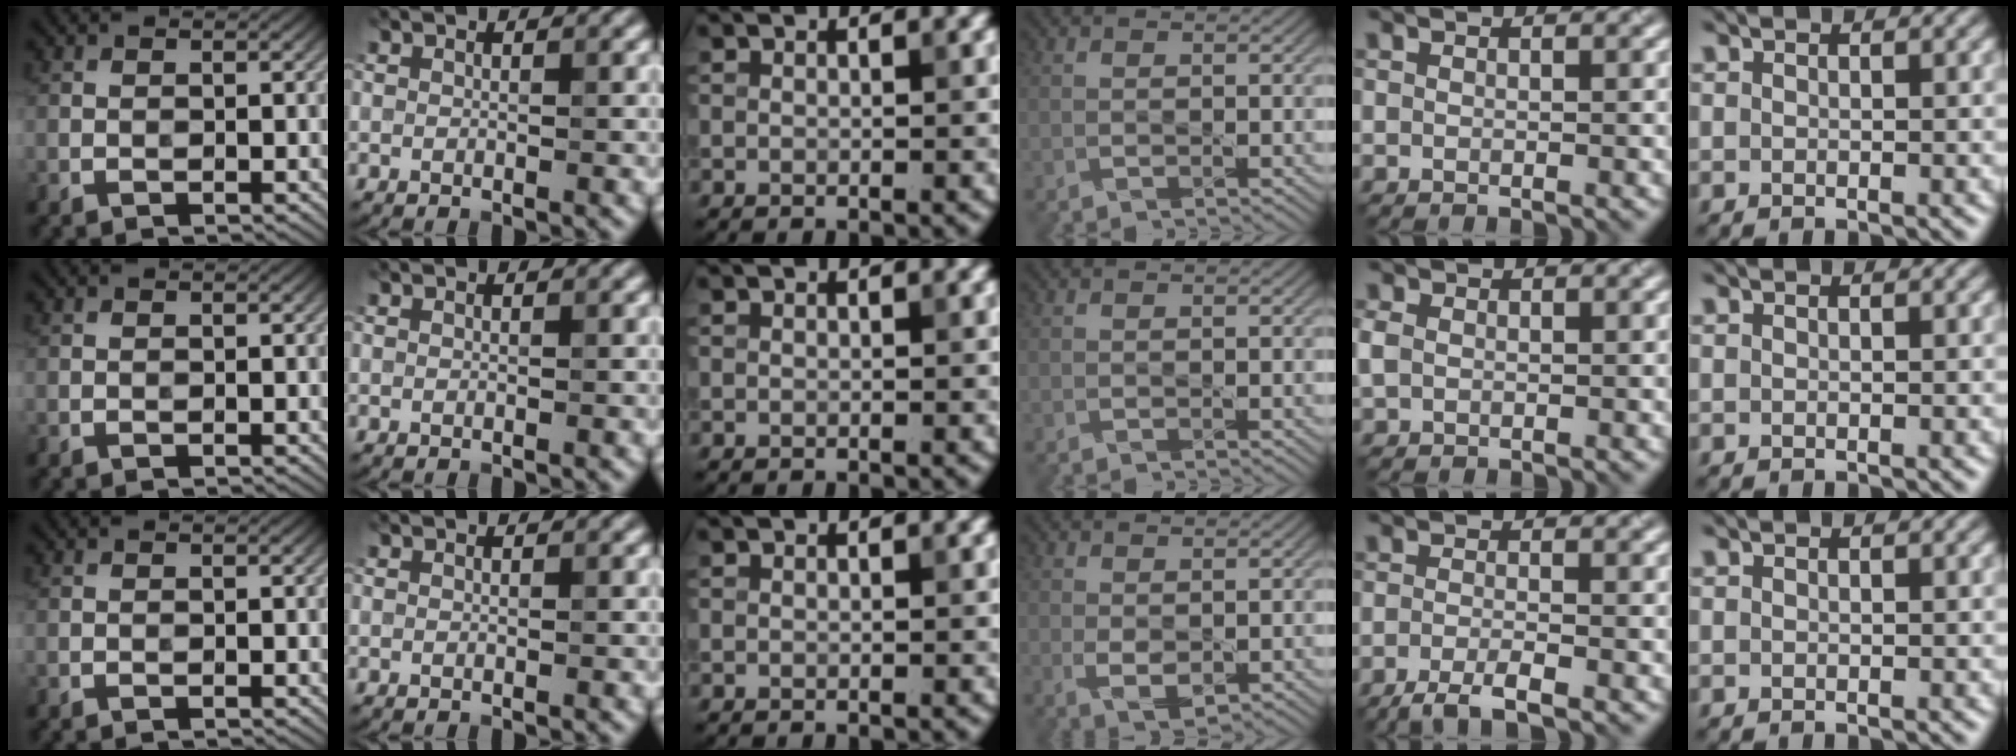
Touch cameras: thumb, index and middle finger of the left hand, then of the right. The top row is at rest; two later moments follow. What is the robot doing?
{"motion": "dispense", "object": "pipette"}